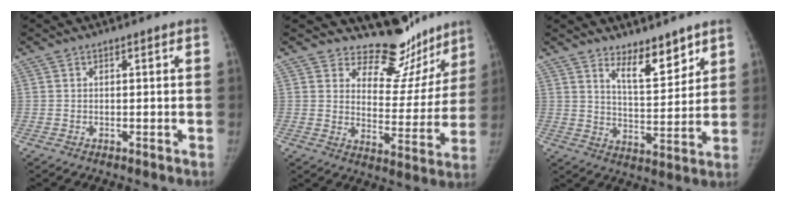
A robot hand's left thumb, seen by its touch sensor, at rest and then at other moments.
{"total": 14.2, "force": [12.5, 6.4, 2.3], "torque": [0.032, -0.113, 0.162]}
{"total": 8.7, "force": [6.4, 3.2, 4.9], "torque": [-0.053, -0.058, 0.110]}